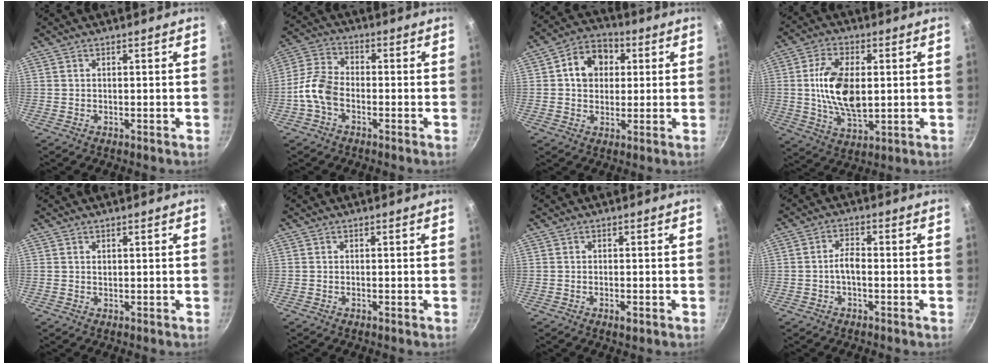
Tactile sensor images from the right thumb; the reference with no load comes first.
{"total": 7.5, "force": [-2.8, 4.6, 5.2], "torque": [-0.105, 0.035, -0.069]}
{"total": 9.7, "force": [2.1, 7.8, 5.2], "torque": [-0.049, 0.012, 0.019]}
{"total": 13.1, "force": [0.9, 7.2, 10.9], "torque": [-0.193, 0.000, 0.018]}
{"total": 0.5, "force": [0.2, 0.4, 0.2], "torque": [-0.002, 0.002, 0.003]}
{"total": 0.6, "force": [-0.3, 0.1, 0.5], "torque": [-0.011, 0.003, -0.007]}
{"total": 2.0, "force": [-1.0, 0.8, 1.6], "torque": [-0.031, 0.004, -0.016]}
{"total": 3.3, "force": [-1.1, 1.5, 2.7], "torque": [-0.046, 0.021, -0.023]}